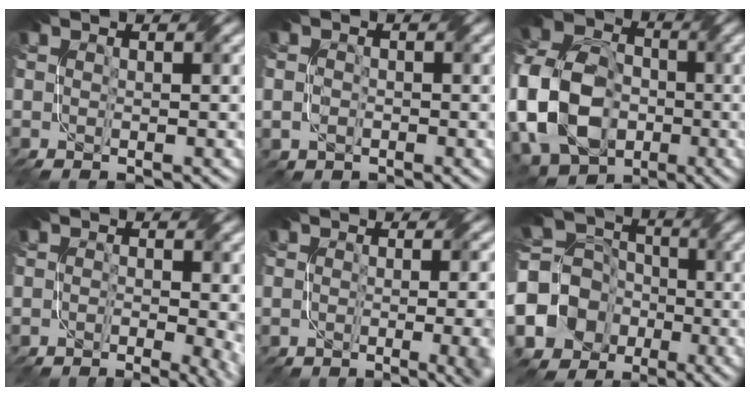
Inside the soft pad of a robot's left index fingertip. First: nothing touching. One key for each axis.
{"total": 1.2, "fx": -0.1, "fy": 1.1, "fz": -0.2, "tx": 0.003, "ty": 0.000, "tz": 0.003}
{"total": 12.5, "fx": -2.9, "fy": 9.8, "fz": 7.3, "tx": -0.177, "ty": 0.002, "tz": -0.063}
{"total": 6.4, "fx": -1.8, "fy": 2.8, "fz": 5.5, "tx": -0.036, "ty": -0.004, "tz": -0.022}
{"total": 9.7, "fx": -1.8, "fy": 5.2, "fz": 7.9, "tx": -0.032, "ty": 0.002, "tz": -0.004}
{"total": 9.8, "fx": -2.9, "fy": 8.9, "fz": 3.2, "tx": -0.070, "ty": 0.001, "tz": -0.070}